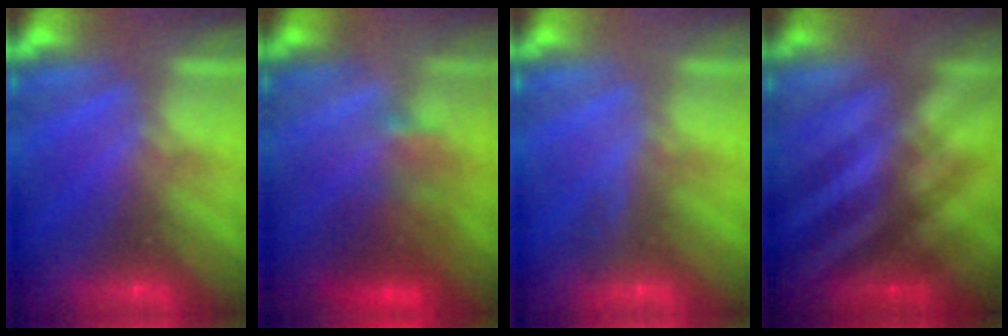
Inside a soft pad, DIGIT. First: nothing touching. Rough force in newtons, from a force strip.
{"total": 3.8}
{"total": 2.8}
{"total": 2.6}